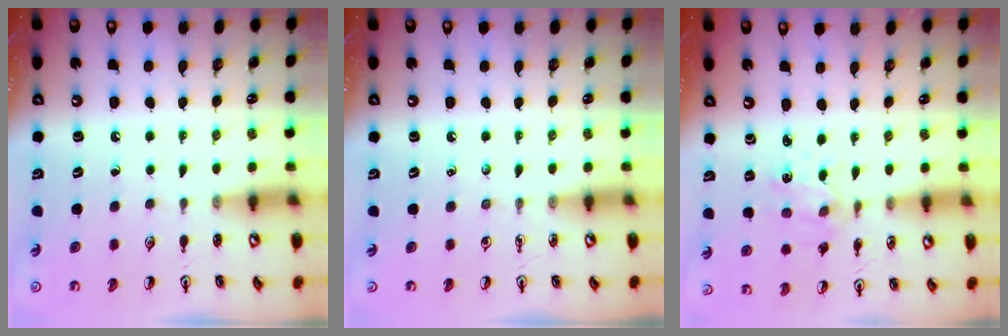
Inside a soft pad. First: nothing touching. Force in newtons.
{"total": 0.0}
{"total": 1.7, "press": 1.7, "slide": 0.3}